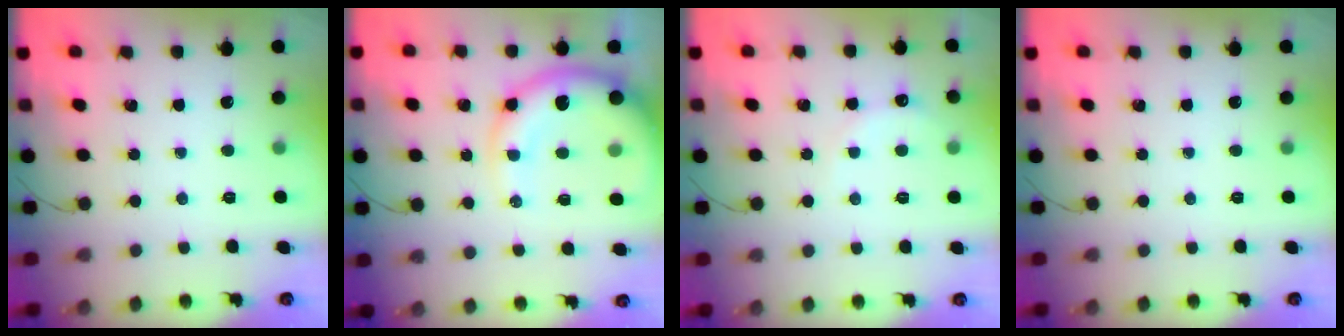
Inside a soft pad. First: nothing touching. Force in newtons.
{"total": 13.4, "press": 13.1, "slide": 3.0}
{"total": 3.3, "press": 3.2, "slide": 0.9}
{"total": 0.0}